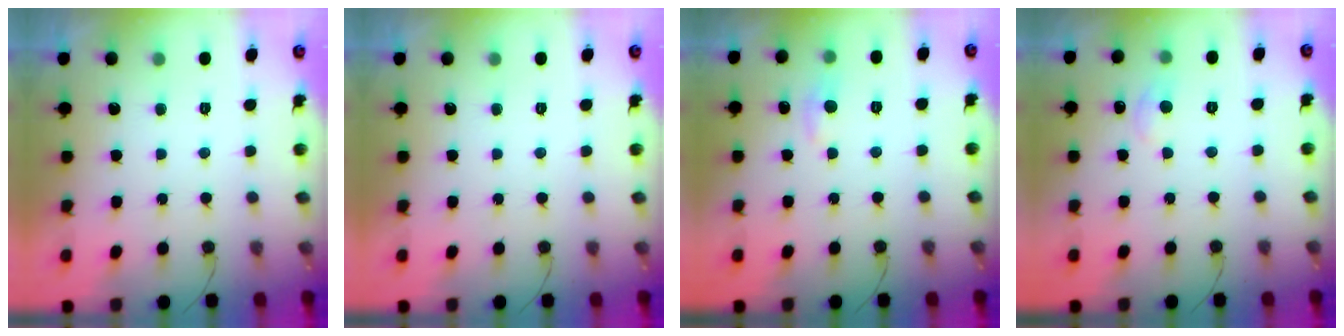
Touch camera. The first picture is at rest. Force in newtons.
{"total": 0.0}
{"total": 5.2, "press": 5.2, "slide": 0.6}
{"total": 6.8, "press": 6.7, "slide": 0.7}